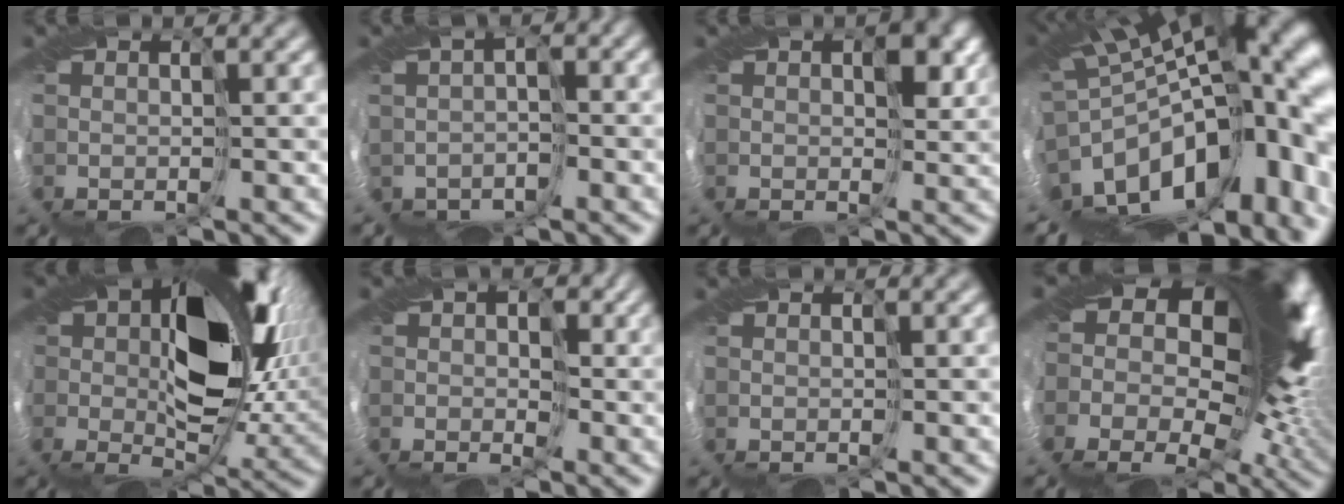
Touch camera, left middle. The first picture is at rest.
{"total": 2.4, "force": [-1.7, 1.4, 1.0], "torque": [-0.006, -0.003, -0.033]}
{"total": 3.6, "force": [1.1, 2.1, 2.8], "torque": [-0.033, 0.004, 0.013]}
{"total": 17.1, "force": [-7.3, 8.5, 12.9], "torque": [-0.168, -0.025, -0.111]}
{"total": 14.2, "force": [1.8, 8.5, 11.2], "torque": [-0.162, -0.022, 0.043]}
{"total": 1.8, "force": [-0.7, 1.6, 0.4], "torque": [0.001, 0.000, -0.019]}
{"total": 0.0}
{"total": 19.3, "force": [3.2, 10.8, 15.7], "torque": [-0.234, 0.014, 0.042]}